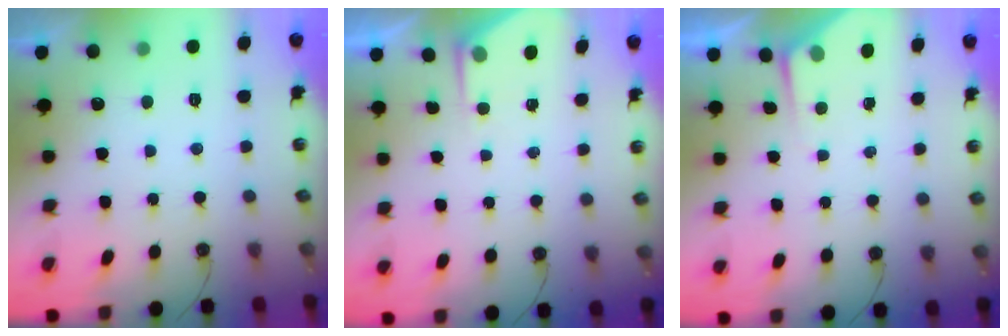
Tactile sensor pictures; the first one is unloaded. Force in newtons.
{"total": 2.5, "press": 2.5, "slide": 0.4}
{"total": 2.9, "press": 2.8, "slide": 0.5}